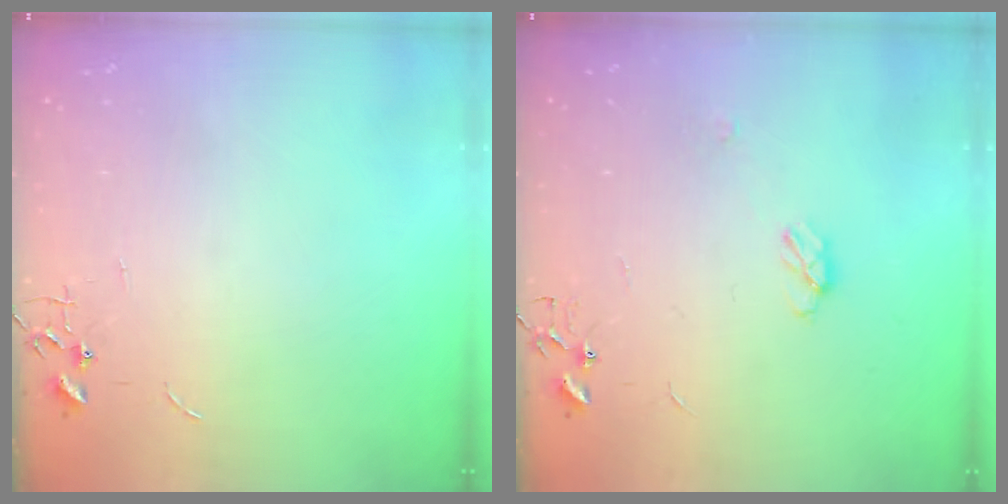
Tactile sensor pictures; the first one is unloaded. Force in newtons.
{"total": 4.0, "press": 4.0, "slide": 0.4}